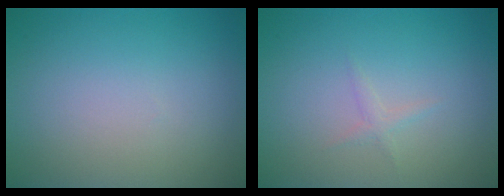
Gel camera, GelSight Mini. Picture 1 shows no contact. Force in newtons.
{"total": 0.7, "press": 0.7, "slide": 0.0}